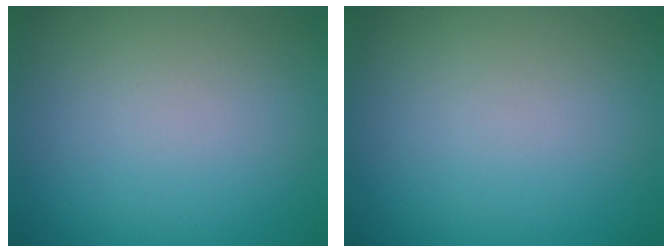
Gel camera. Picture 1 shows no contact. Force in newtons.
{"total": 0.0}